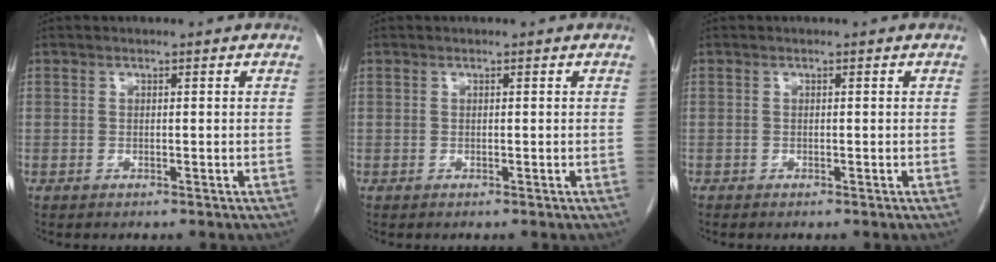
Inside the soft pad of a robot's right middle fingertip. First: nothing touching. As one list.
[{"total": 0.0}, {"total": 0.0}]